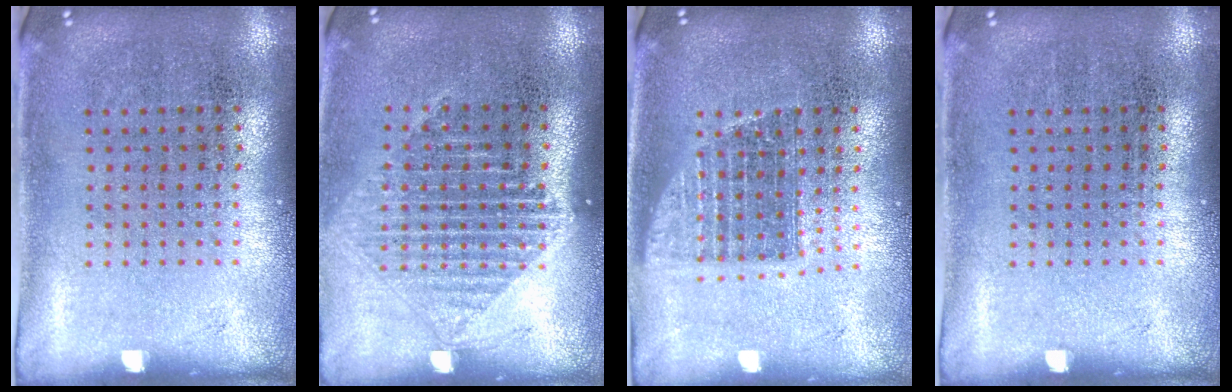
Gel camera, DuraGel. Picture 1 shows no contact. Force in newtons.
{"total": 1.4, "press": 1.3, "slide": 0.6}
{"total": 1.3, "press": 1.1, "slide": 0.7}
{"total": 0.0}